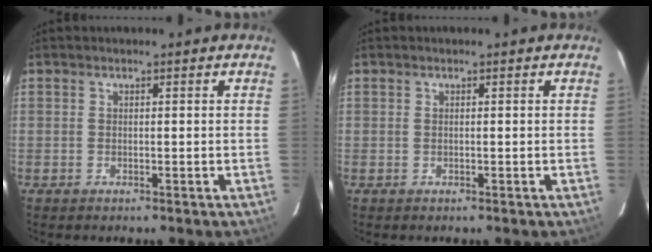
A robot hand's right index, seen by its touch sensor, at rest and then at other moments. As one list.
[{"total": 0.0}]